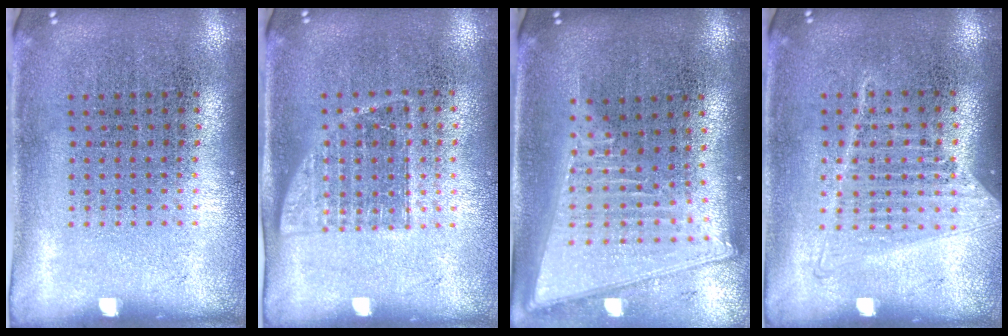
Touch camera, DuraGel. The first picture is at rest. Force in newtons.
{"total": 1.1, "press": 0.9, "slide": 0.6}
{"total": 2.2, "press": 1.9, "slide": 1.2}
{"total": 1.2, "press": 1.1, "slide": 0.5}